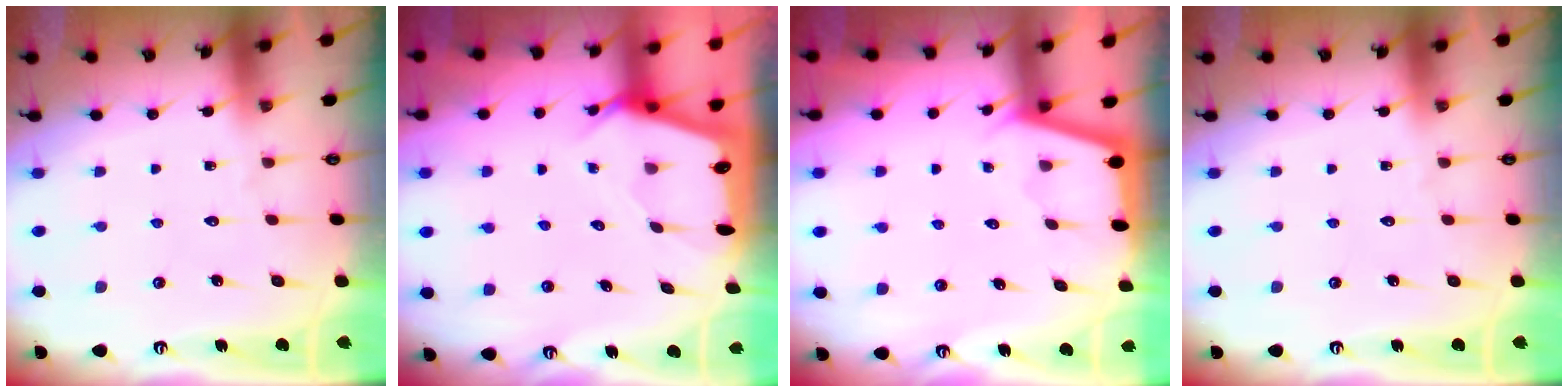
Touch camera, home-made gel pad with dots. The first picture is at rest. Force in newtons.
{"total": 2.4, "press": 2.4, "slide": 0.2}
{"total": 2.0, "press": 2.0, "slide": 0.3}
{"total": 0.0}